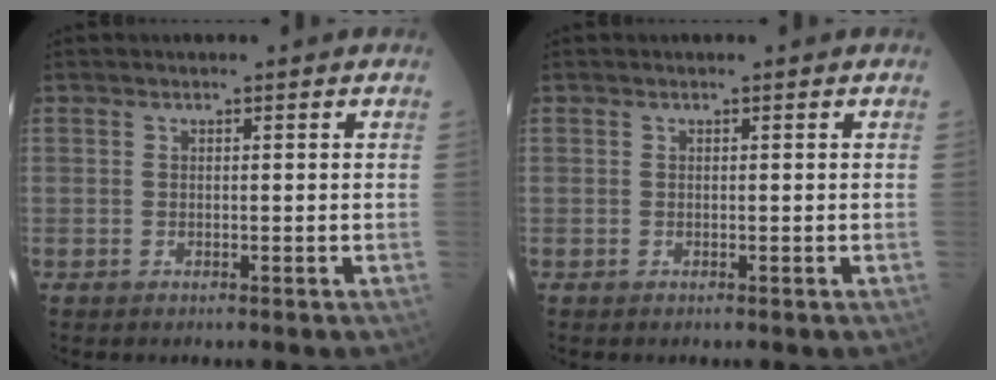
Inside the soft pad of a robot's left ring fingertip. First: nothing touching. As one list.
[{"total": 0.0}]